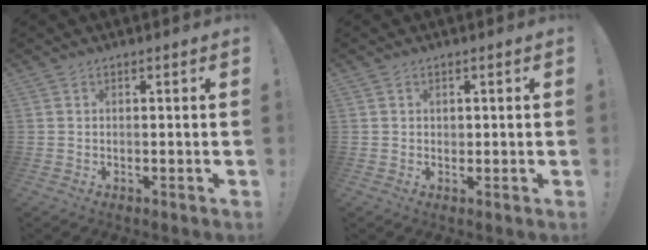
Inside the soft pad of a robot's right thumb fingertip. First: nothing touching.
{"total": 0.5, "force": [0.2, 0.5, 0.1], "torque": [0.002, 0.001, 0.003]}